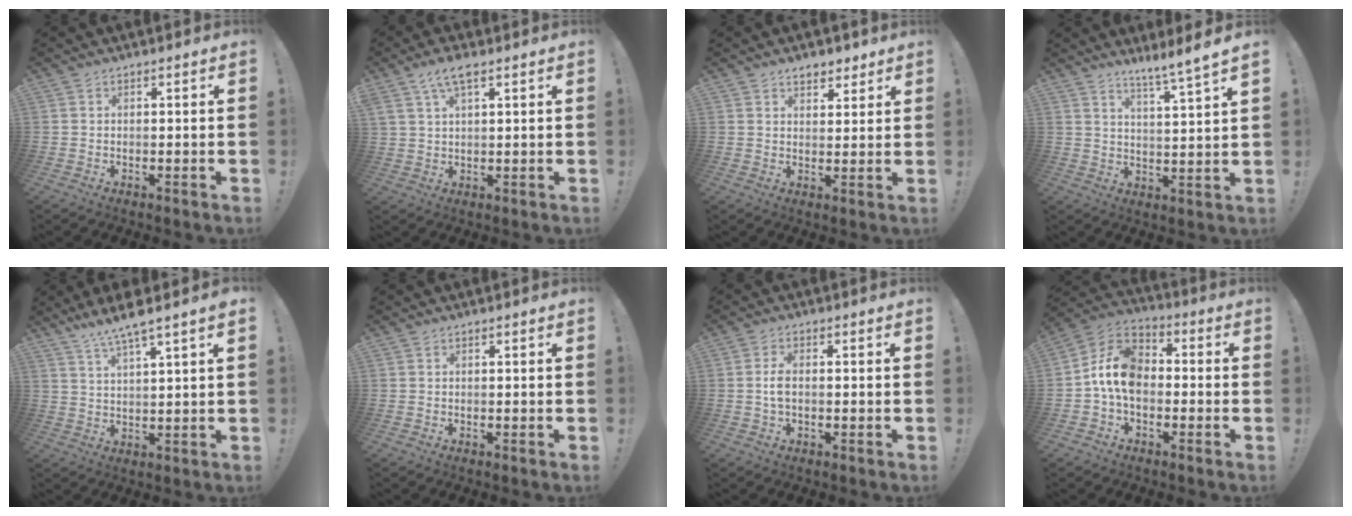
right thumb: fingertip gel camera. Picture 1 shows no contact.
{"total": 6.4, "force": [3.9, 2.3, 4.5], "torque": [-0.085, -0.005, 0.073]}
{"total": 4.8, "force": [3.5, 2.7, 1.7], "torque": [-0.006, -0.018, 0.061]}
{"total": 6.6, "force": [5.3, -1.3, 3.7], "torque": [-0.056, -0.049, 0.083]}
{"total": 7.5, "force": [6.0, -0.2, 4.4], "torque": [-0.086, -0.033, 0.103]}
{"total": 0.0}
{"total": 3.7, "force": [-0.5, 1.7, 3.3], "torque": [-0.078, 0.008, -0.011]}
{"total": 12.3, "force": [-1.1, 8.5, 8.9], "torque": [-0.161, 0.020, -0.017]}